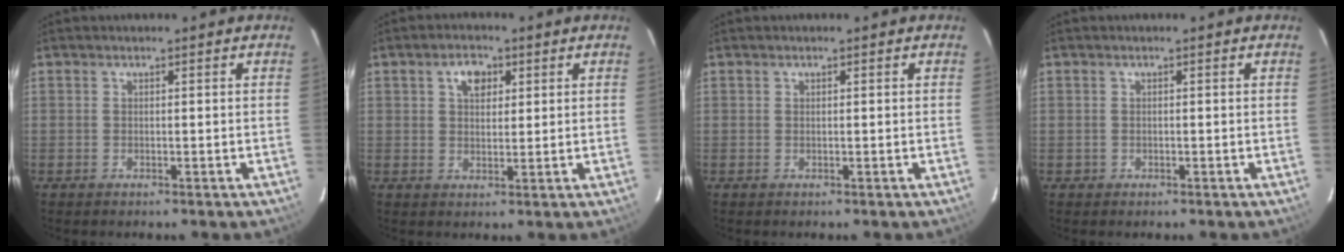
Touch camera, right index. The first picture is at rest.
{"total": 4.2, "force": [1.7, 2.7, 2.7], "torque": [-0.042, 0.013, 0.031]}
{"total": 0.0}
{"total": 1.0, "force": [-0.3, 1.0, 0.0], "torque": [0.002, 0.005, -0.001]}